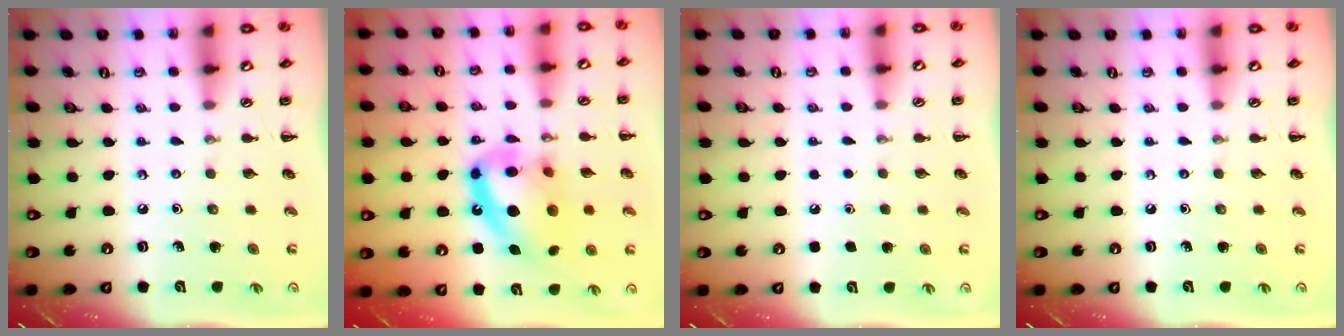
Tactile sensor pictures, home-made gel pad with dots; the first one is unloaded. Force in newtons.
{"total": 16.5, "press": 16.0, "slide": 4.0}
{"total": 1.7, "press": 1.7, "slide": 0.1}
{"total": 0.0}